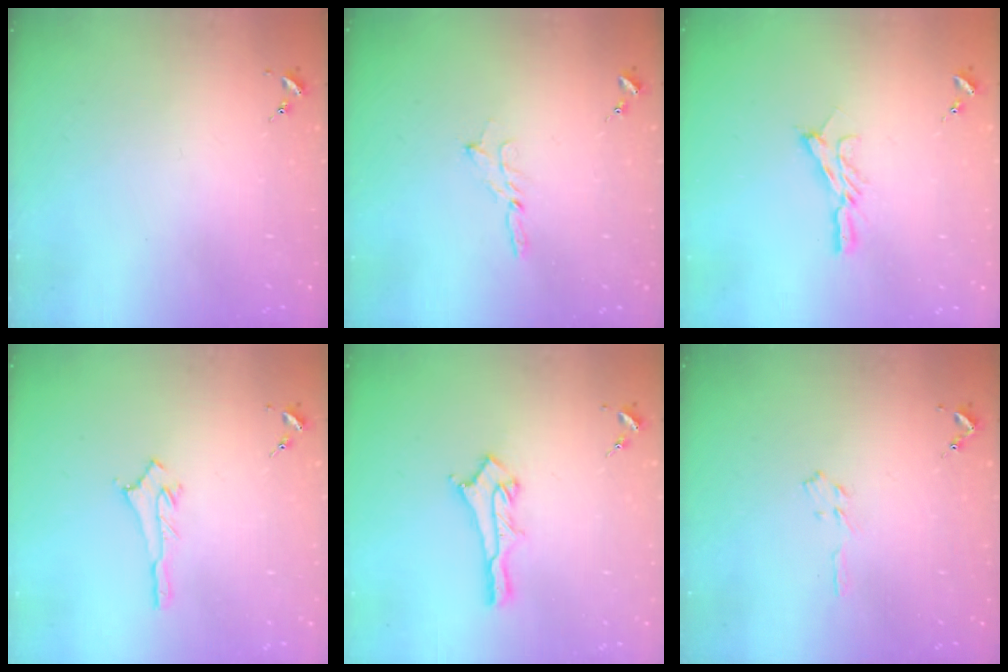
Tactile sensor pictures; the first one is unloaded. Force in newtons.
{"total": 2.3, "press": 2.3, "slide": 0.2}
{"total": 8.3, "press": 8.3, "slide": 0.6}
{"total": 2.9, "press": 2.9, "slide": 0.3}
{"total": 12.5, "press": 12.5, "slide": 1.2}
{"total": 3.2, "press": 3.1, "slide": 0.4}